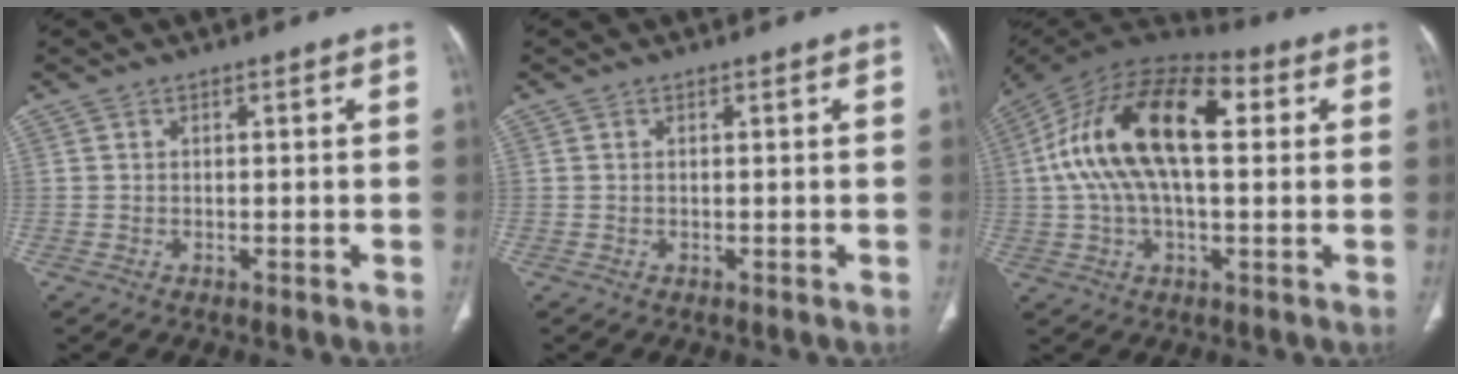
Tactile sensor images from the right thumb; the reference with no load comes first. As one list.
[{"total": 0.0}, {"total": 21.5, "force": [3.8, 10.6, 18.3], "torque": [-0.330, 0.038, 0.053]}]